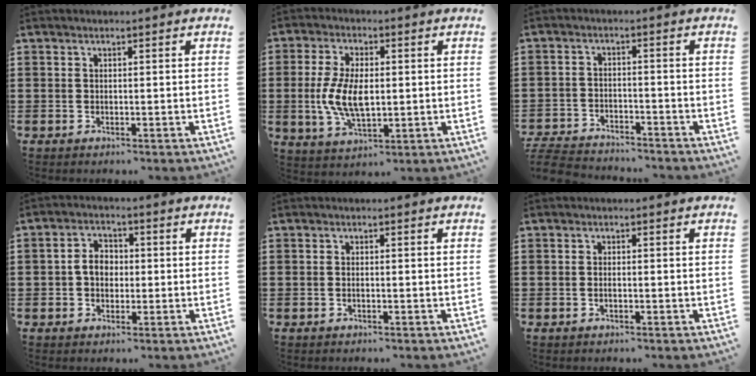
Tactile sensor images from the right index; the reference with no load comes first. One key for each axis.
{"total": 7.9, "fx": -0.3, "fy": 3.9, "fz": 6.8, "tx": -0.153, "ty": 0.000, "tz": -0.011}
{"total": 5.0, "fx": -5.0, "fy": 0.5, "fz": 0.5, "tx": -0.021, "ty": -0.001, "tz": -0.104}
{"total": 3.7, "fx": -0.1, "fy": 2.7, "fz": 2.5, "tx": -0.055, "ty": 0.010, "tz": -0.004}
{"total": 0.6, "fx": -0.2, "fy": -0.1, "fz": 0.5, "tx": -0.012, "ty": -0.007, "tz": -0.002}
{"total": 0.8, "fx": -0.3, "fy": 0.1, "fz": 0.8, "tx": -0.017, "ty": -0.007, "tz": -0.003}